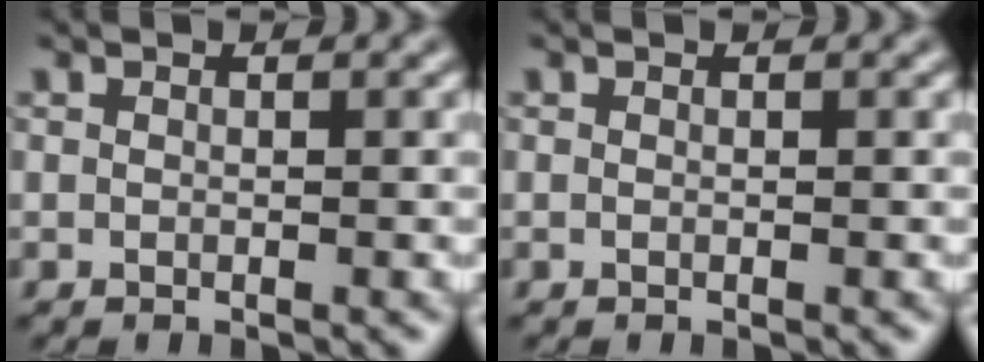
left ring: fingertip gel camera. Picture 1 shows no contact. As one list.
[{"total": 0.0}]